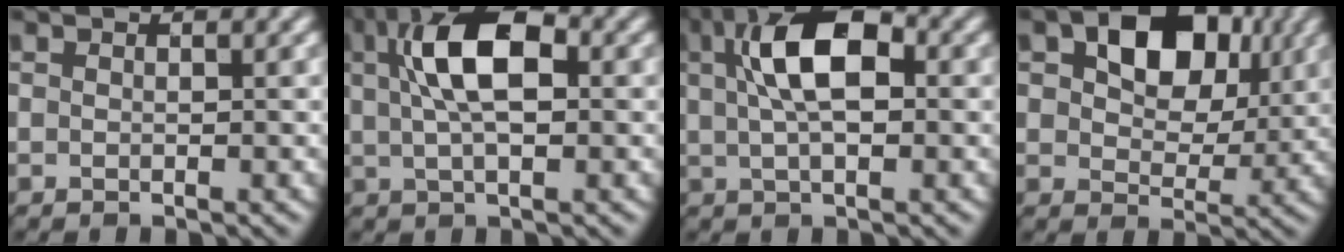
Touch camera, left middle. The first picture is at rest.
{"total": 7.7, "force": [1.6, 3.4, 6.7], "torque": [-0.129, 0.018, 0.022]}
{"total": 7.6, "force": [1.5, 3.5, 6.6], "torque": [-0.122, 0.019, 0.021]}
{"total": 8.1, "force": [2.6, 5.4, 5.4], "torque": [-0.097, -0.001, 0.035]}